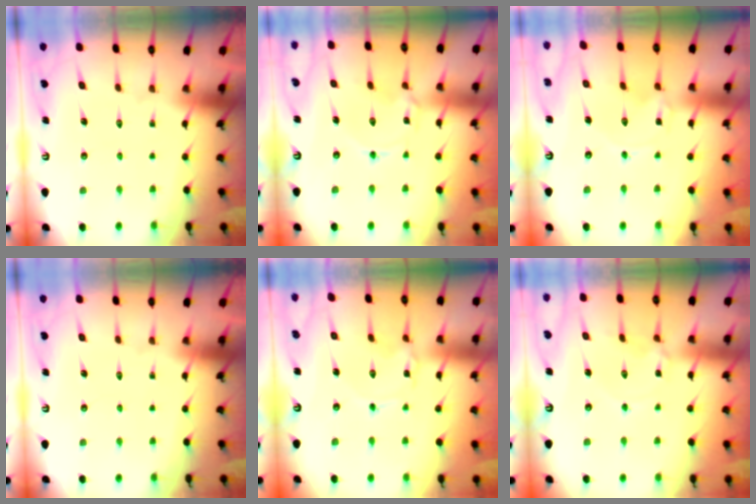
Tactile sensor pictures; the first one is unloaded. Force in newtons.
{"total": 1.2, "press": 1.2, "slide": 0.2}
{"total": 0.0}
{"total": 0.0}
{"total": 0.9, "press": 0.9, "slide": 0.1}
{"total": 1.7, "press": 1.7, "slide": 0.2}